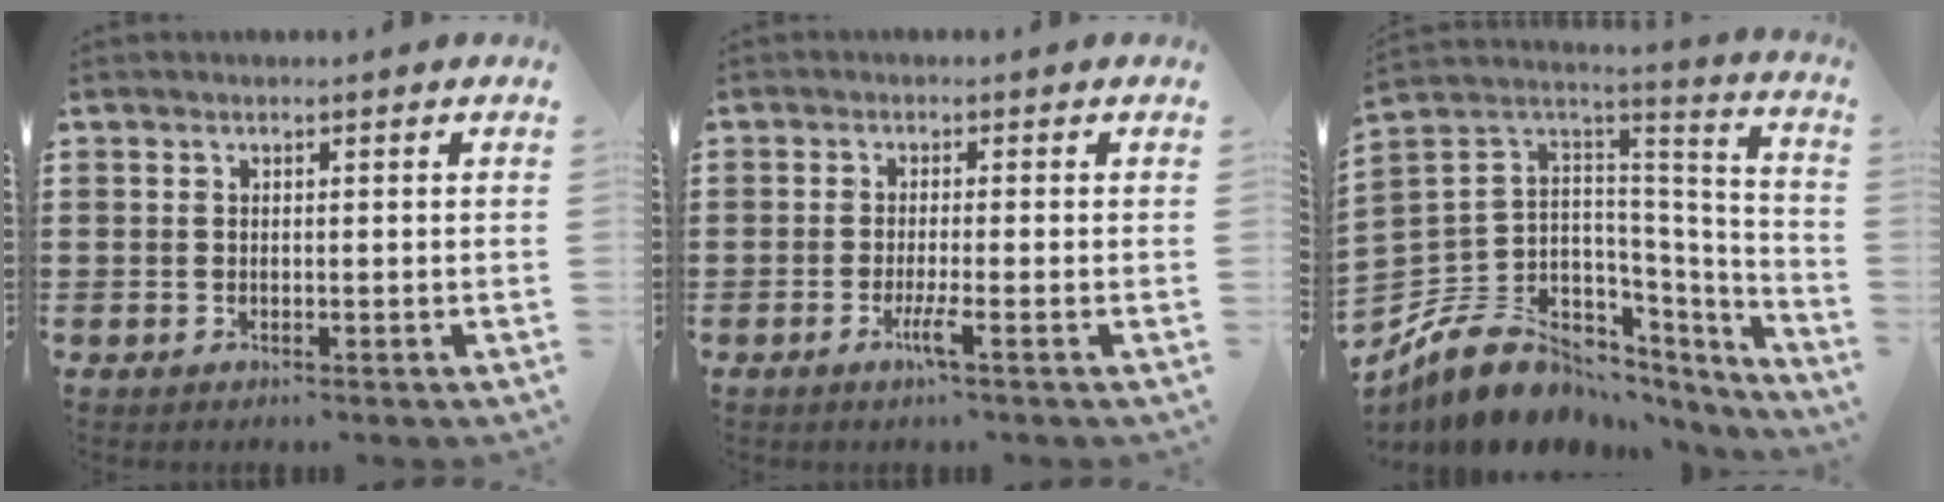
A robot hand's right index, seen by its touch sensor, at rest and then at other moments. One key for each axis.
{"total": 3.3, "fx": -1.7, "fy": 0.0, "fz": 2.9, "tx": -0.062, "ty": -0.013, "tz": -0.033}
{"total": 10.4, "fx": -5.9, "fy": 7.7, "fz": 3.9, "tx": -0.104, "ty": 0.005, "tz": -0.104}